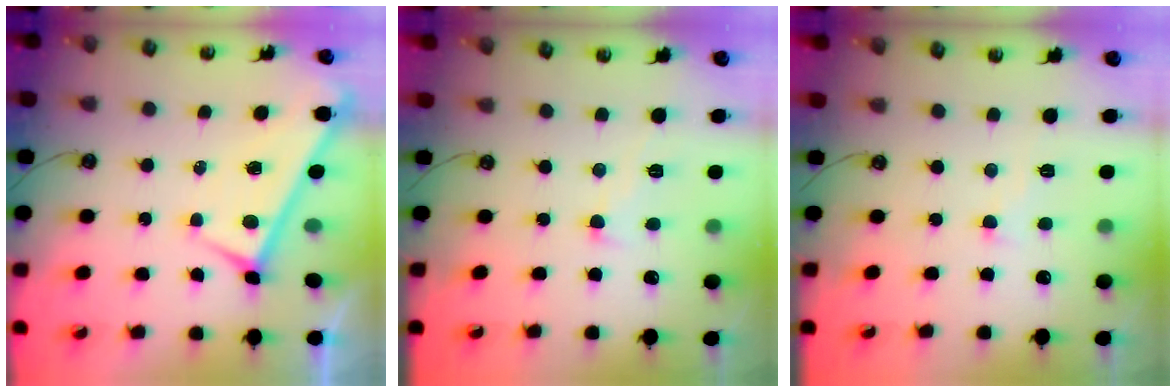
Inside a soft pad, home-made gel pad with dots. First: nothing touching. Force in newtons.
{"total": 0.6, "press": 0.0, "slide": 0.6}
{"total": 0.8, "press": 0.4, "slide": 0.7}